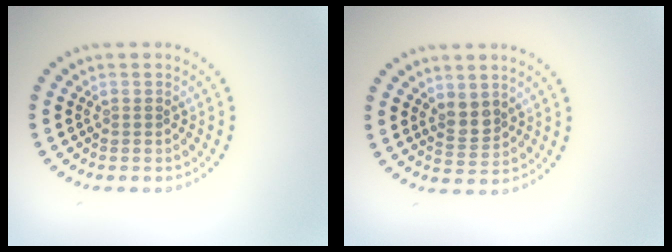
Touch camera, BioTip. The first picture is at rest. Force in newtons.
{"total": 2.0, "press": 1.8, "slide": 0.9}